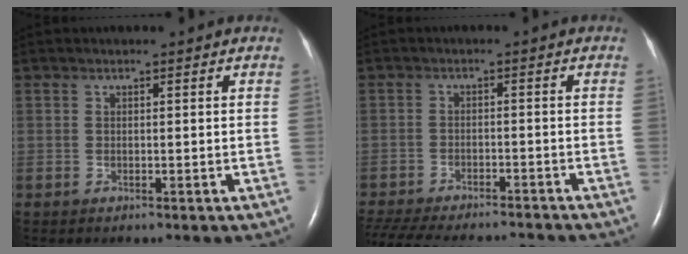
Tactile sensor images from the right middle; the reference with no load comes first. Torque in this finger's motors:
{"motor_torque": [0.62, -0.72, 0.43, 0.12]}